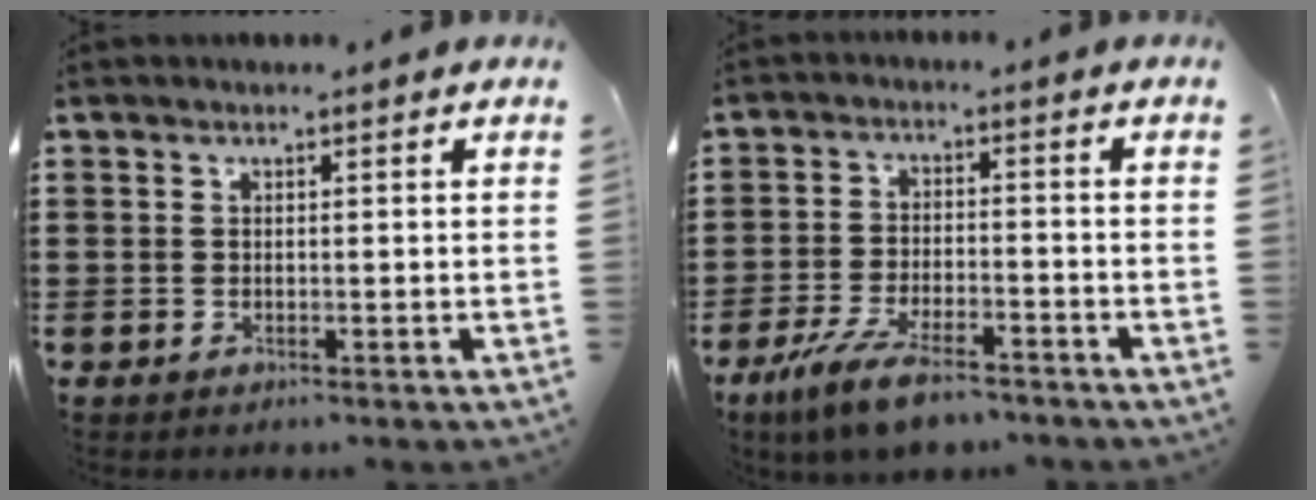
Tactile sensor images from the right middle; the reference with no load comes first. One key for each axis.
{"total": 7.3, "fx": -5.7, "fy": 1.7, "fz": 4.3, "tx": -0.100, "ty": -0.006, "tz": -0.109}